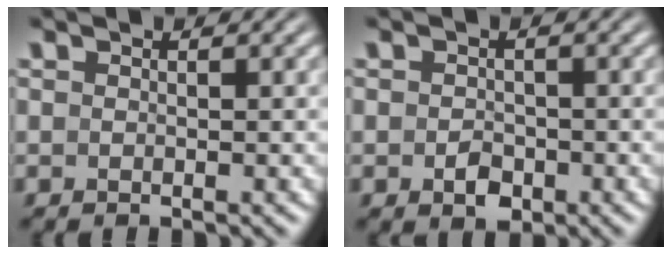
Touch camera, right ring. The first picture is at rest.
{"total": 1.7, "force": [-1.0, 1.0, 1.0], "torque": [-0.006, -0.011, -0.009]}